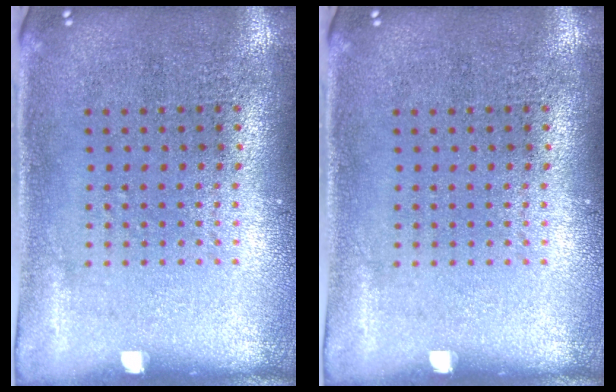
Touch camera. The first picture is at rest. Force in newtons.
{"total": 0.0}